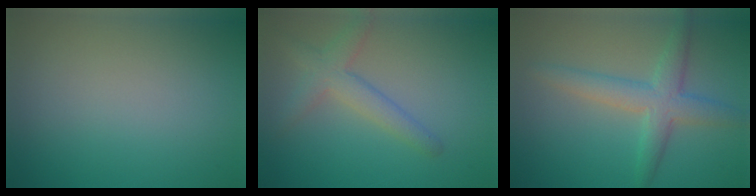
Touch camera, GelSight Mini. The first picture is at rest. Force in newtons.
{"total": 3.2, "press": 3.2, "slide": 0.2}
{"total": 4.3, "press": 4.3, "slide": 0.1}